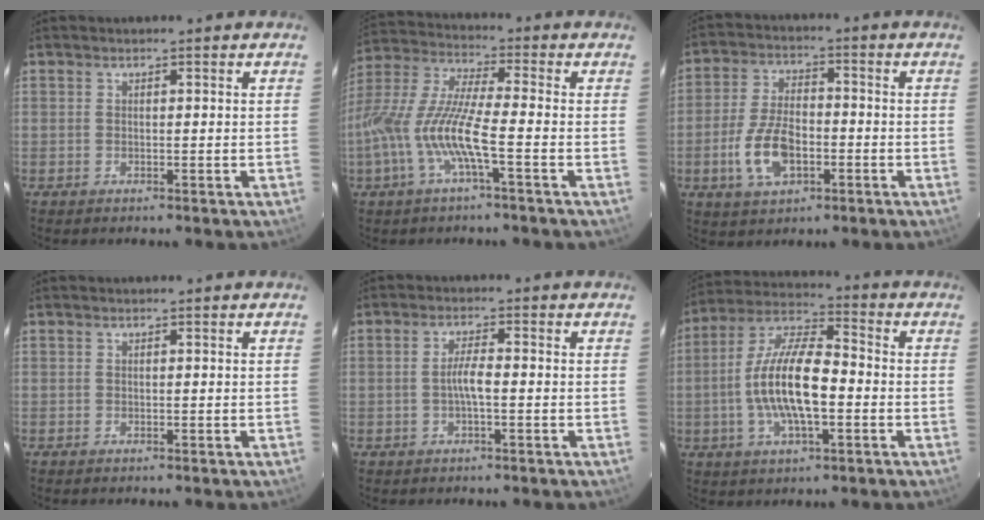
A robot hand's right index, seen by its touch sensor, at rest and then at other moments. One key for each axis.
{"total": 13.4, "fx": -4.5, "fy": 1.7, "fz": 12.6, "tx": -0.260, "ty": -0.005, "tz": -0.091}
{"total": 10.6, "fx": -3.5, "fy": 5.8, "fz": 8.2, "tx": -0.174, "ty": 0.003, "tz": -0.058}
{"total": 0.0}
{"total": 3.1, "fx": -0.7, "fy": 0.4, "fz": 3.0, "tx": -0.059, "ty": 0.004, "tz": -0.013}
{"total": 14.6, "fx": -2.4, "fy": 5.3, "fz": 13.4, "tx": -0.266, "ty": 0.005, "tz": -0.050}